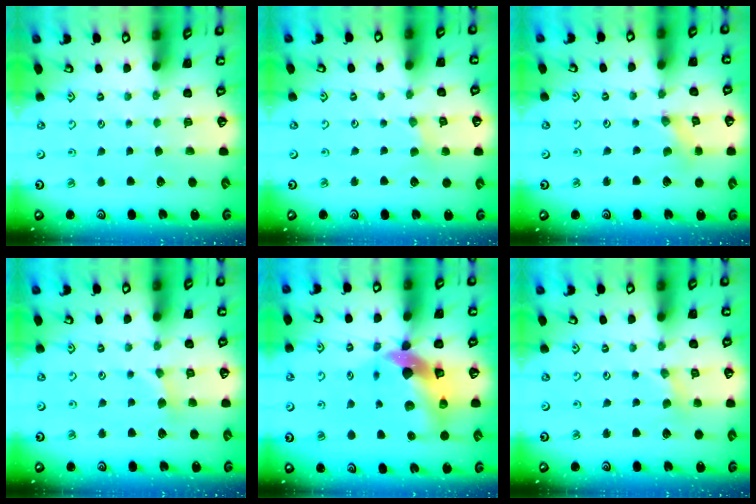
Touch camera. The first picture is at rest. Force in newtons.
{"total": 1.5, "press": 1.5, "slide": 0.3}
{"total": 0.5, "press": 0.5, "slide": 0.1}
{"total": 2.9, "press": 2.9, "slide": 0.4}
{"total": 11.8, "press": 11.6, "slide": 1.9}
{"total": 1.1, "press": 1.1, "slide": 0.2}